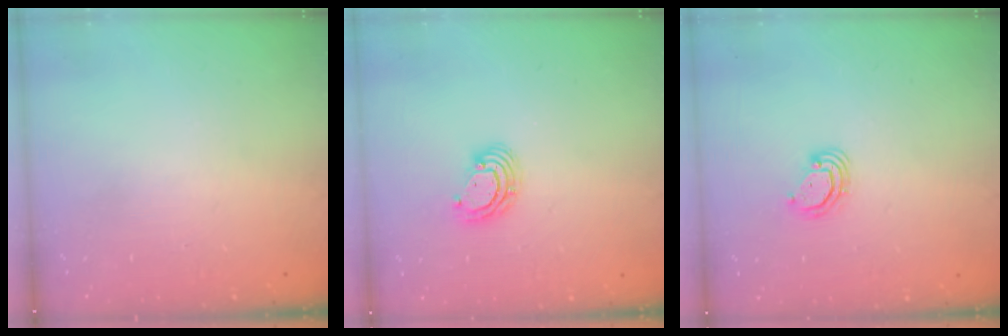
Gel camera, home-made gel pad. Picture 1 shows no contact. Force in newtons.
{"total": 5.2, "press": 5.2, "slide": 0.3}
{"total": 3.0, "press": 3.0, "slide": 0.2}